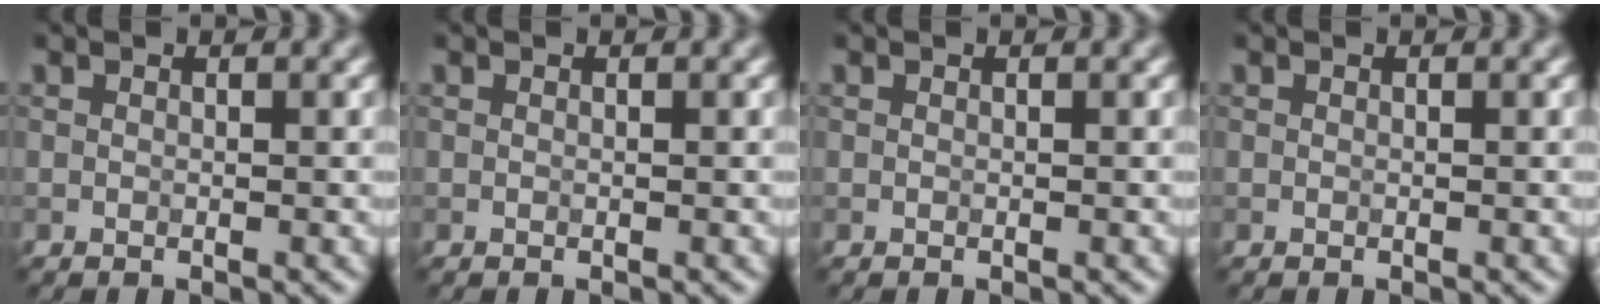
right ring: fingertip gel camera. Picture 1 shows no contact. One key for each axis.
{"total": 0.0}
{"total": 0.0}
{"total": 0.0}